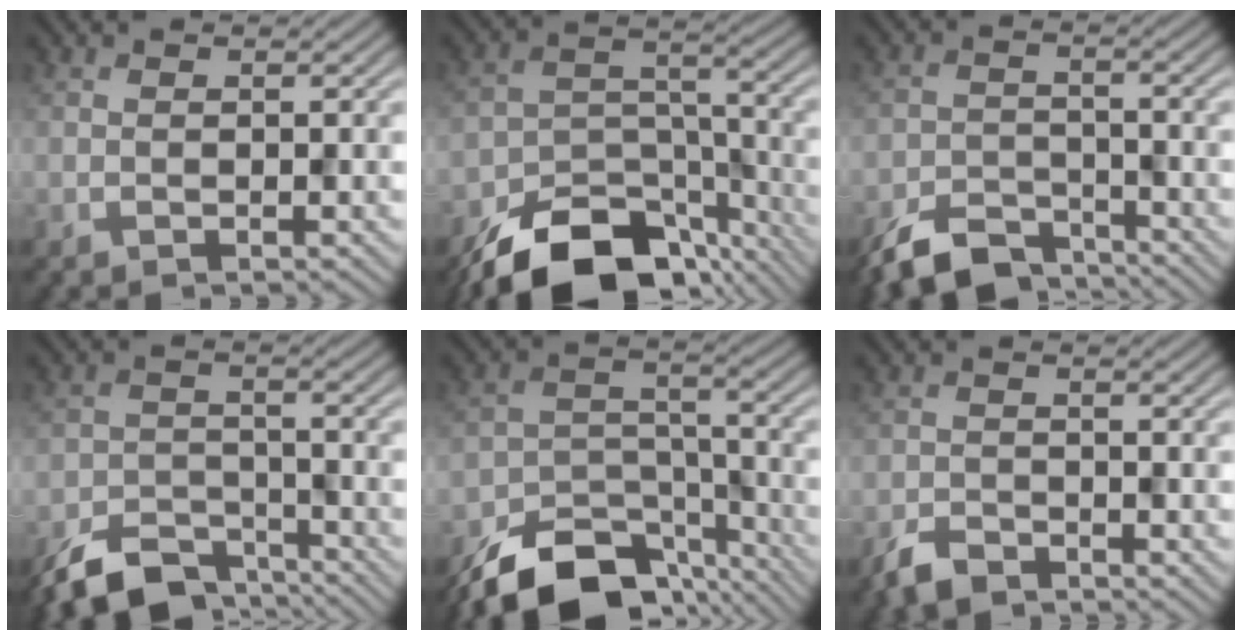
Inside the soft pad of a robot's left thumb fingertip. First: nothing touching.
{"total": 15.4, "force": [-11.7, 7.3, 7.0], "torque": [-0.136, -0.028, -0.176]}
{"total": 7.3, "force": [-6.0, 2.8, 2.9], "torque": [-0.054, -0.011, -0.116]}
{"total": 8.1, "force": [-6.5, 3.5, 3.4], "torque": [-0.064, -0.012, -0.119]}
{"total": 13.6, "force": [-10.5, 6.2, 6.0], "torque": [-0.114, -0.020, -0.167]}
{"total": 3.2, "force": [-2.7, 1.2, 1.2], "torque": [-0.027, -0.004, -0.059]}